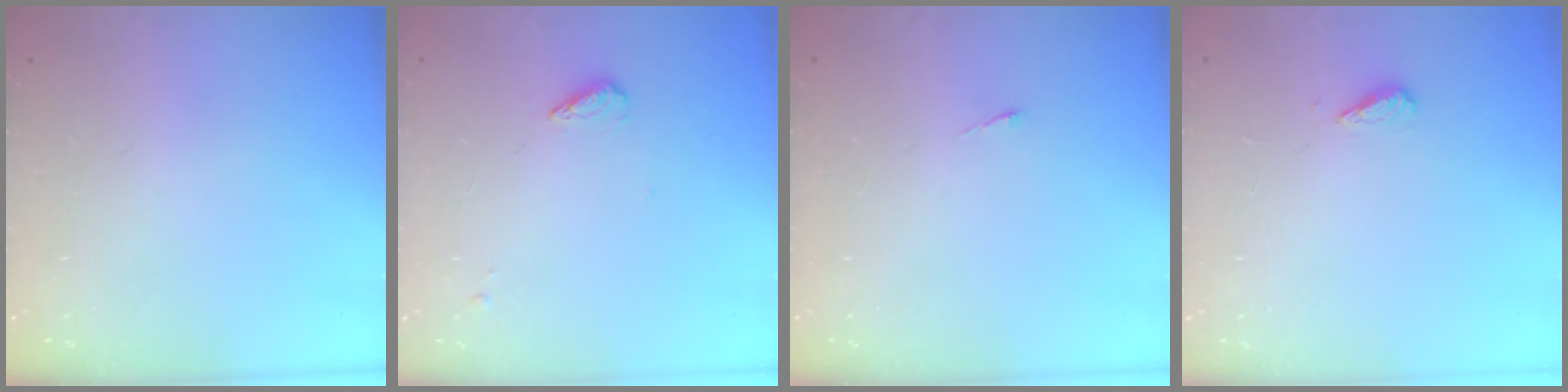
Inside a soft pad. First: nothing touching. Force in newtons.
{"total": 3.4, "press": 3.4, "slide": 0.5}
{"total": 2.7, "press": 2.7, "slide": 0.4}
{"total": 2.7, "press": 2.6, "slide": 0.4}